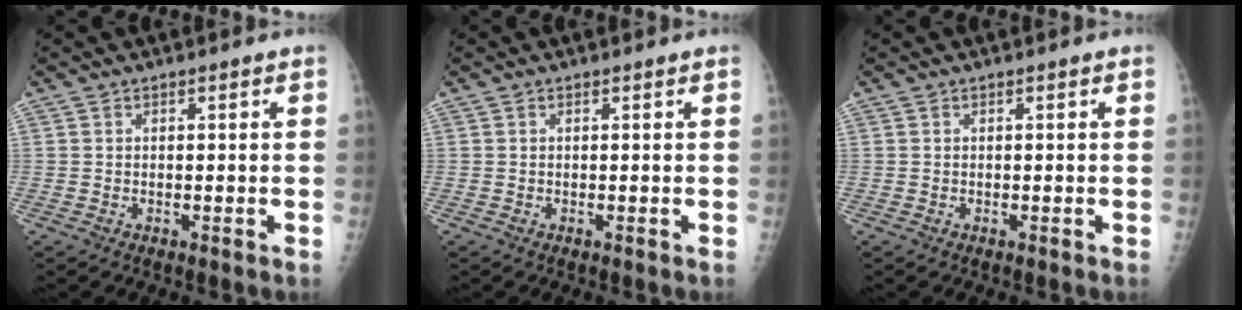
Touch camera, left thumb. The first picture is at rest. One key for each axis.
{"total": 0.0}
{"total": 0.0}